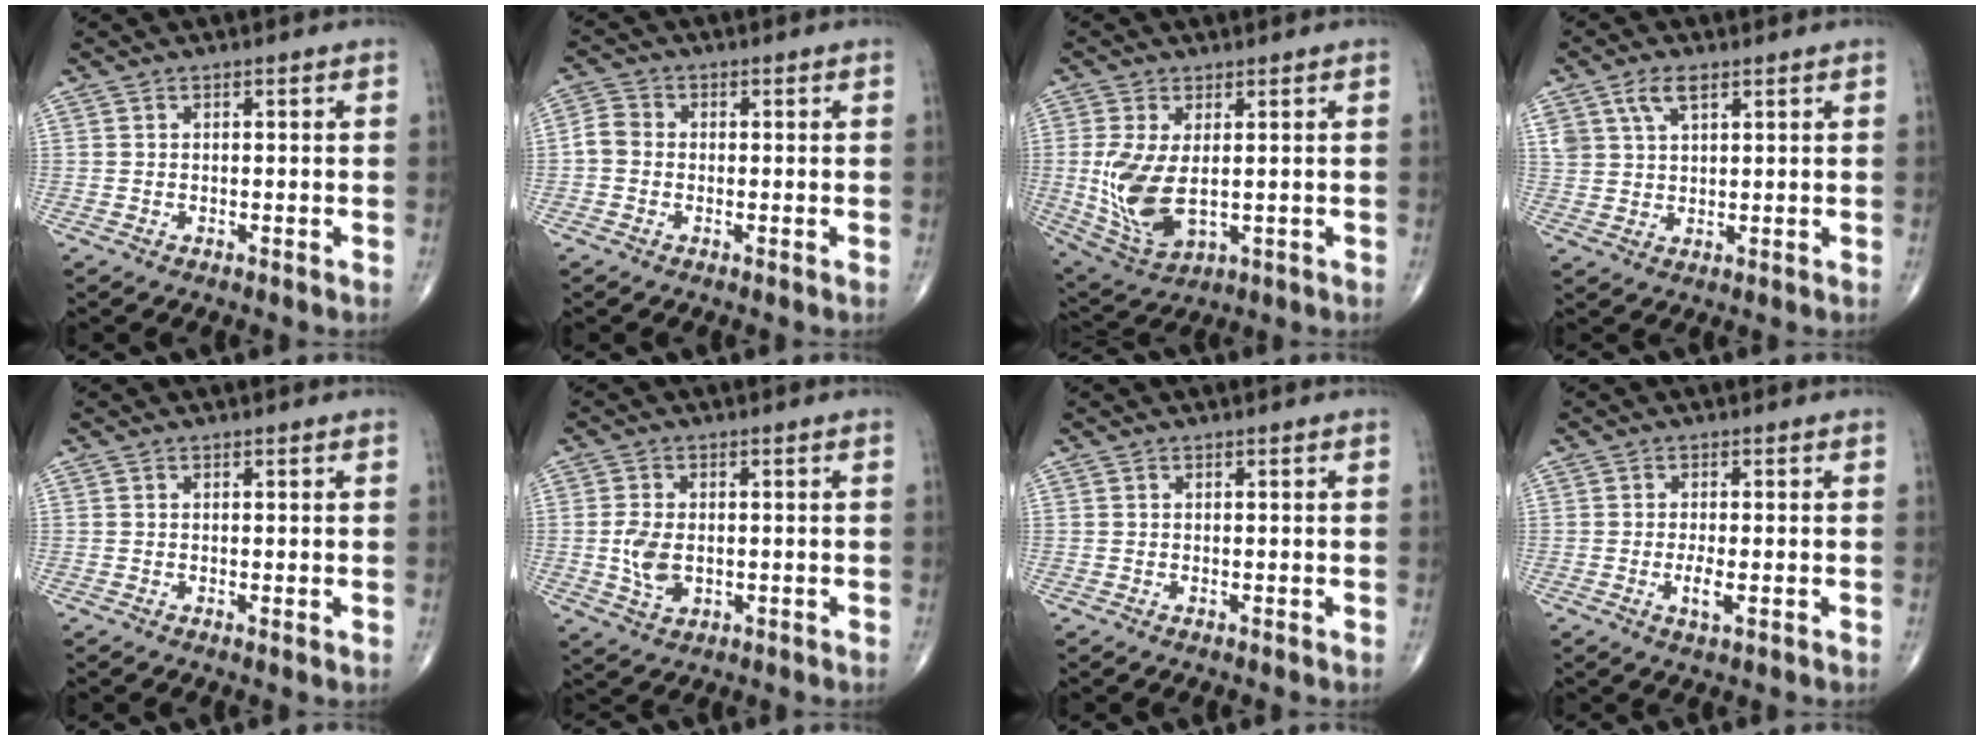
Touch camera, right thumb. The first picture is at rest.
{"total": 3.3, "force": [-0.7, 2.8, 1.7], "torque": [-0.027, 0.009, -0.023]}
{"total": 11.0, "force": [0.0, 5.8, 9.4], "torque": [-0.197, -0.015, 0.018]}
{"total": 5.5, "force": [3.0, 2.9, 3.6], "torque": [-0.065, -0.003, 0.062]}
{"total": 0.6, "force": [0.0, 0.1, 0.6], "torque": [-0.014, -0.003, -0.002]}
{"total": 5.8, "force": [-0.5, 3.6, 4.5], "torque": [-0.089, -0.004, -0.004]}
{"total": 0.0}
{"total": 3.2, "force": [-0.8, 0.9, 2.9], "torque": [-0.059, -0.004, -0.015]}